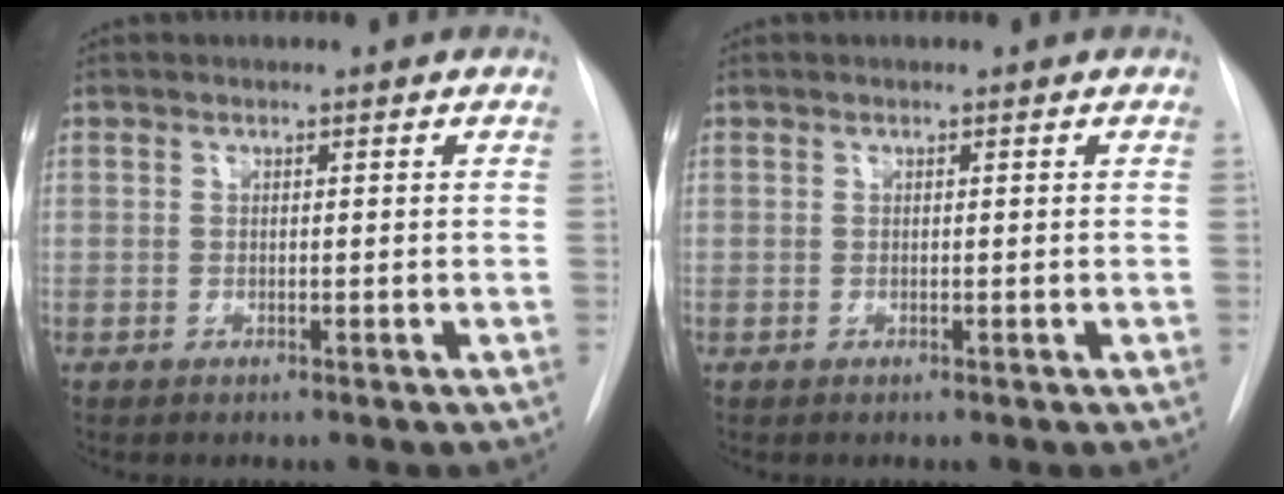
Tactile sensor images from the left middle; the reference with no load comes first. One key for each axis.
{"total": 0.0}